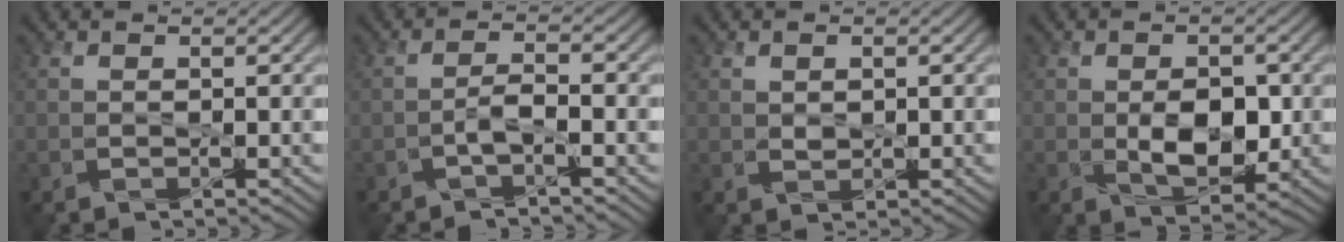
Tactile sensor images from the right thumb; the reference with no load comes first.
{"total": 1.8, "force": [-1.3, -0.3, 1.2], "torque": [-0.022, 0.012, -0.026]}
{"total": 0.9, "force": [0.5, 0.5, 0.6], "torque": [-0.022, 0.000, 0.008]}
{"total": 5.9, "force": [-0.8, 3.3, 4.8], "torque": [-0.075, -0.008, -0.009]}